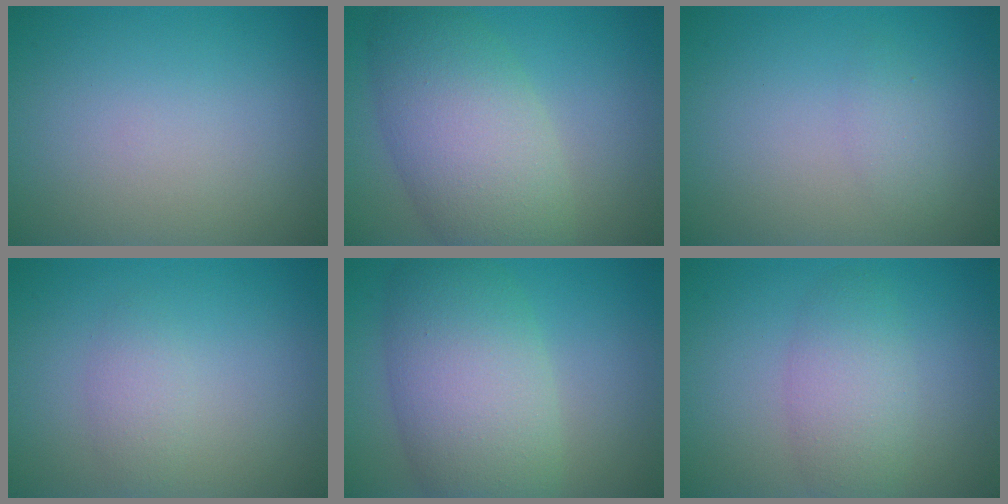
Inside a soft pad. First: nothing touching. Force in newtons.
{"total": 8.1, "press": 8.1, "slide": 0.3}
{"total": 1.2, "press": 1.2, "slide": 0.1}
{"total": 1.5, "press": 1.5, "slide": 0.0}
{"total": 8.6, "press": 8.6, "slide": 0.6}
{"total": 3.6, "press": 3.6, "slide": 0.1}